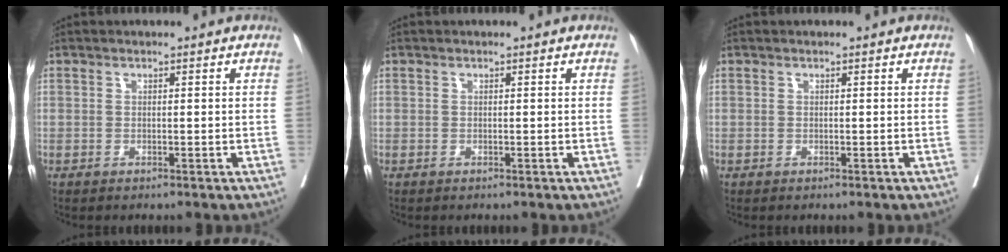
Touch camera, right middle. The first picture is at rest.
{"total": 0.0}
{"total": 0.0}